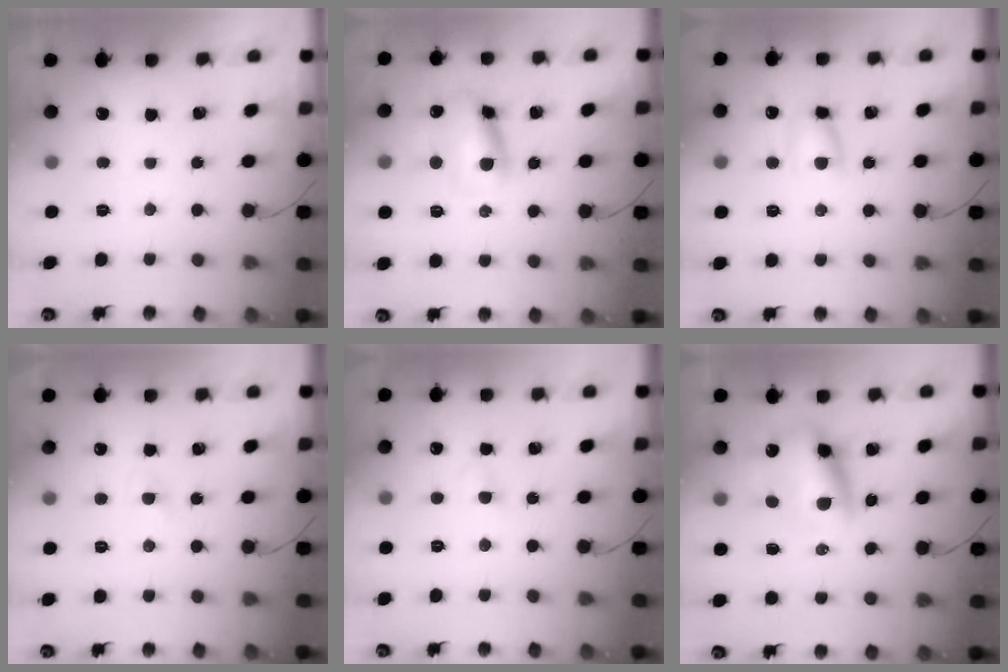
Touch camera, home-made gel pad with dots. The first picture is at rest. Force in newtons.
{"total": 9.1, "press": 9.0, "slide": 1.1}
{"total": 7.1, "press": 7.1, "slide": 0.7}
{"total": 2.1, "press": 1.9, "slide": 0.7}
{"total": 3.2, "press": 3.0, "slide": 1.2}
{"total": 8.7, "press": 8.5, "slide": 2.1}